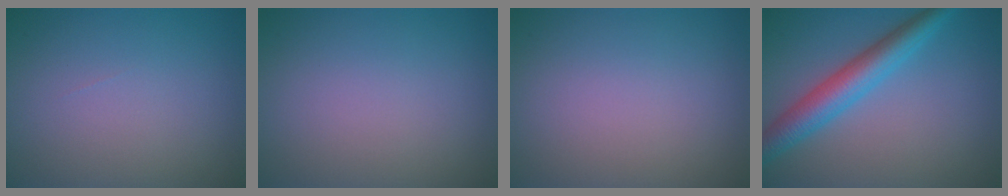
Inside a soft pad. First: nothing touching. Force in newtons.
{"total": 0.0}
{"total": 0.0}
{"total": 5.1, "press": 5.1, "slide": 0.1}